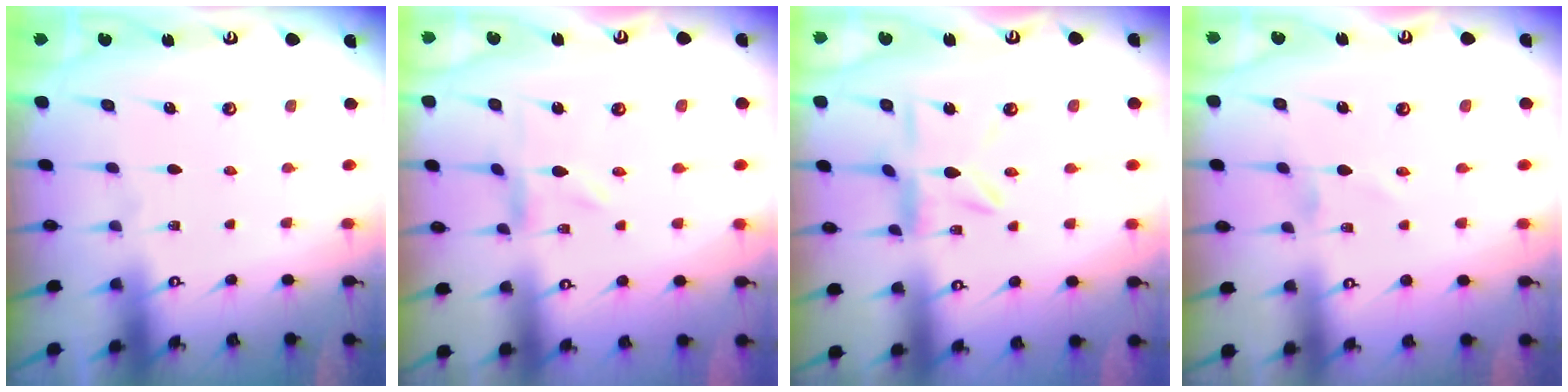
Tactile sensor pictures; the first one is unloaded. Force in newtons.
{"total": 0.0}
{"total": 4.7, "press": 4.7, "slide": 0.4}
{"total": 0.0}